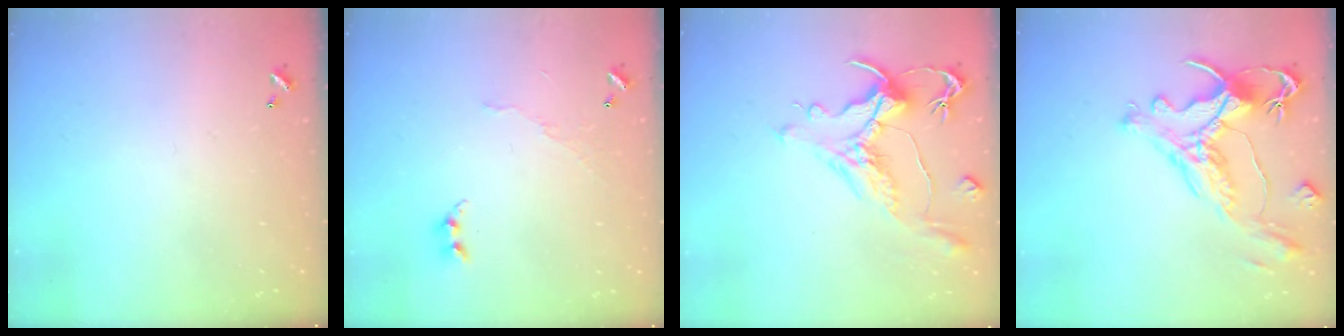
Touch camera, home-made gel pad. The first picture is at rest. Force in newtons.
{"total": 5.6, "press": 5.6, "slide": 0.4}
{"total": 1.5, "press": 0.4, "slide": 1.5}
{"total": 1.6, "press": 1.0, "slide": 1.3}